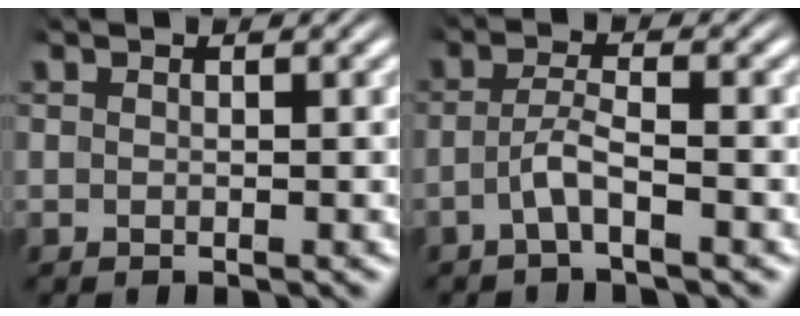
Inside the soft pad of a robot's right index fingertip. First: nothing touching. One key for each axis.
{"total": 2.7, "fx": -1.9, "fy": 0.3, "fz": 1.9, "tx": -0.041, "ty": -0.003, "tz": -0.035}